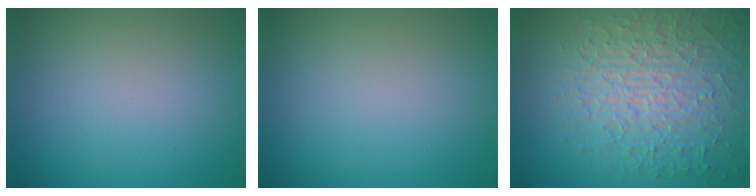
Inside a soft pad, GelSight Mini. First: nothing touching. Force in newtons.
{"total": 0.0}
{"total": 8.8, "press": 6.0, "slide": 6.4}